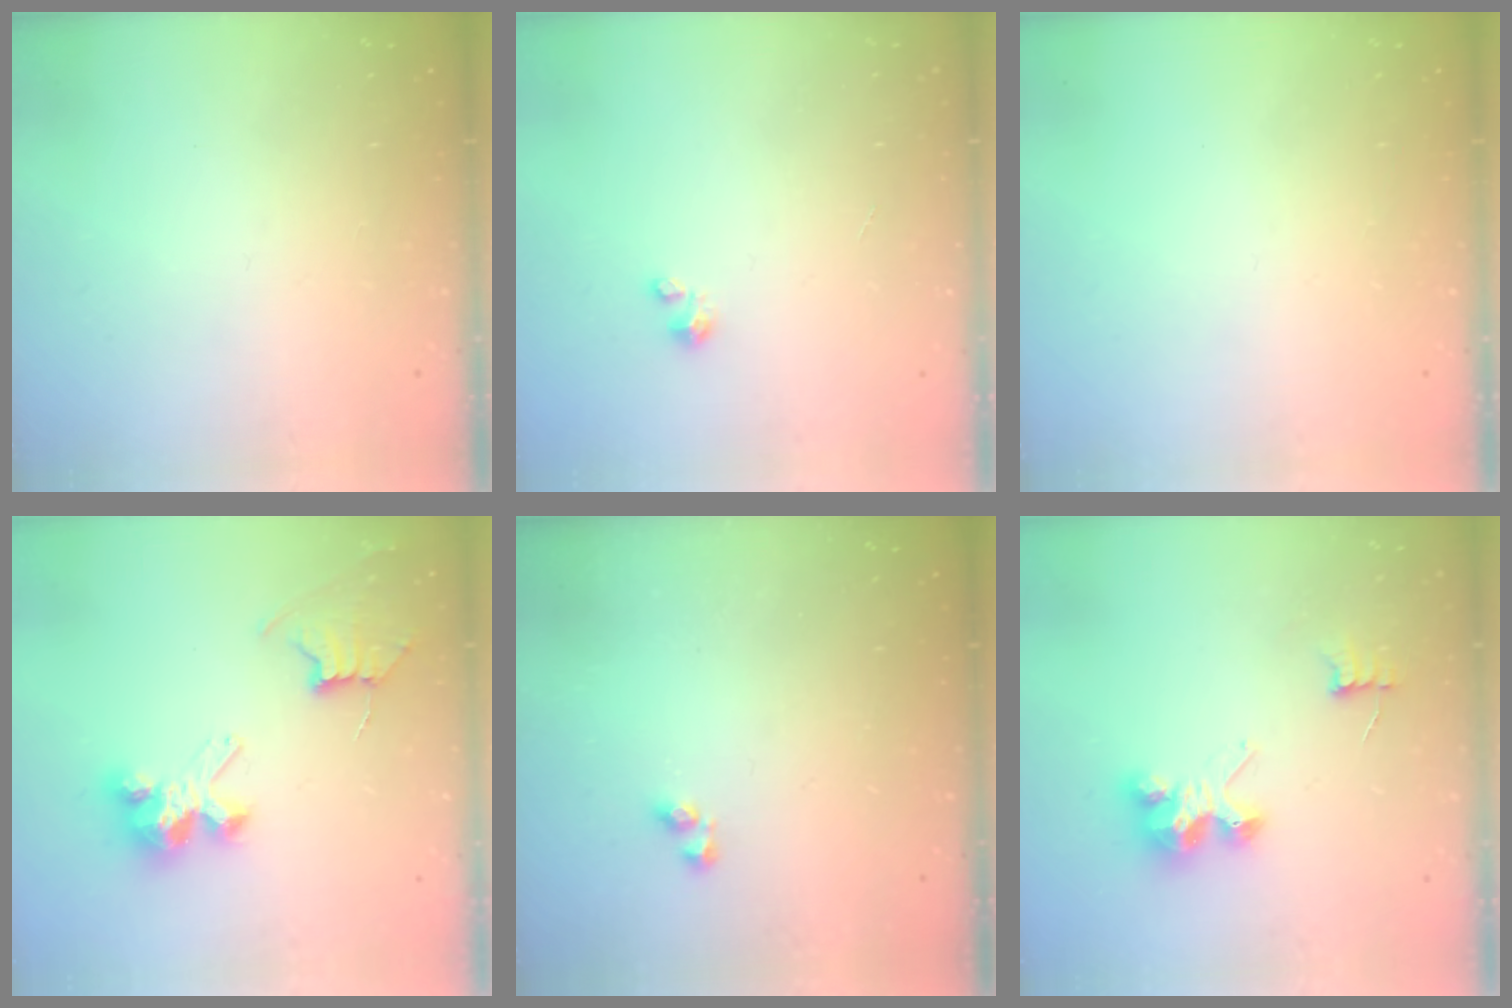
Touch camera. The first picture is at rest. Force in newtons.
{"total": 0.8, "press": 0.7, "slide": 0.3}
{"total": 0.0}
{"total": 7.9, "press": 7.8, "slide": 0.6}
{"total": 2.9, "press": 2.9, "slide": 0.6}
{"total": 6.8, "press": 6.8, "slide": 0.2}